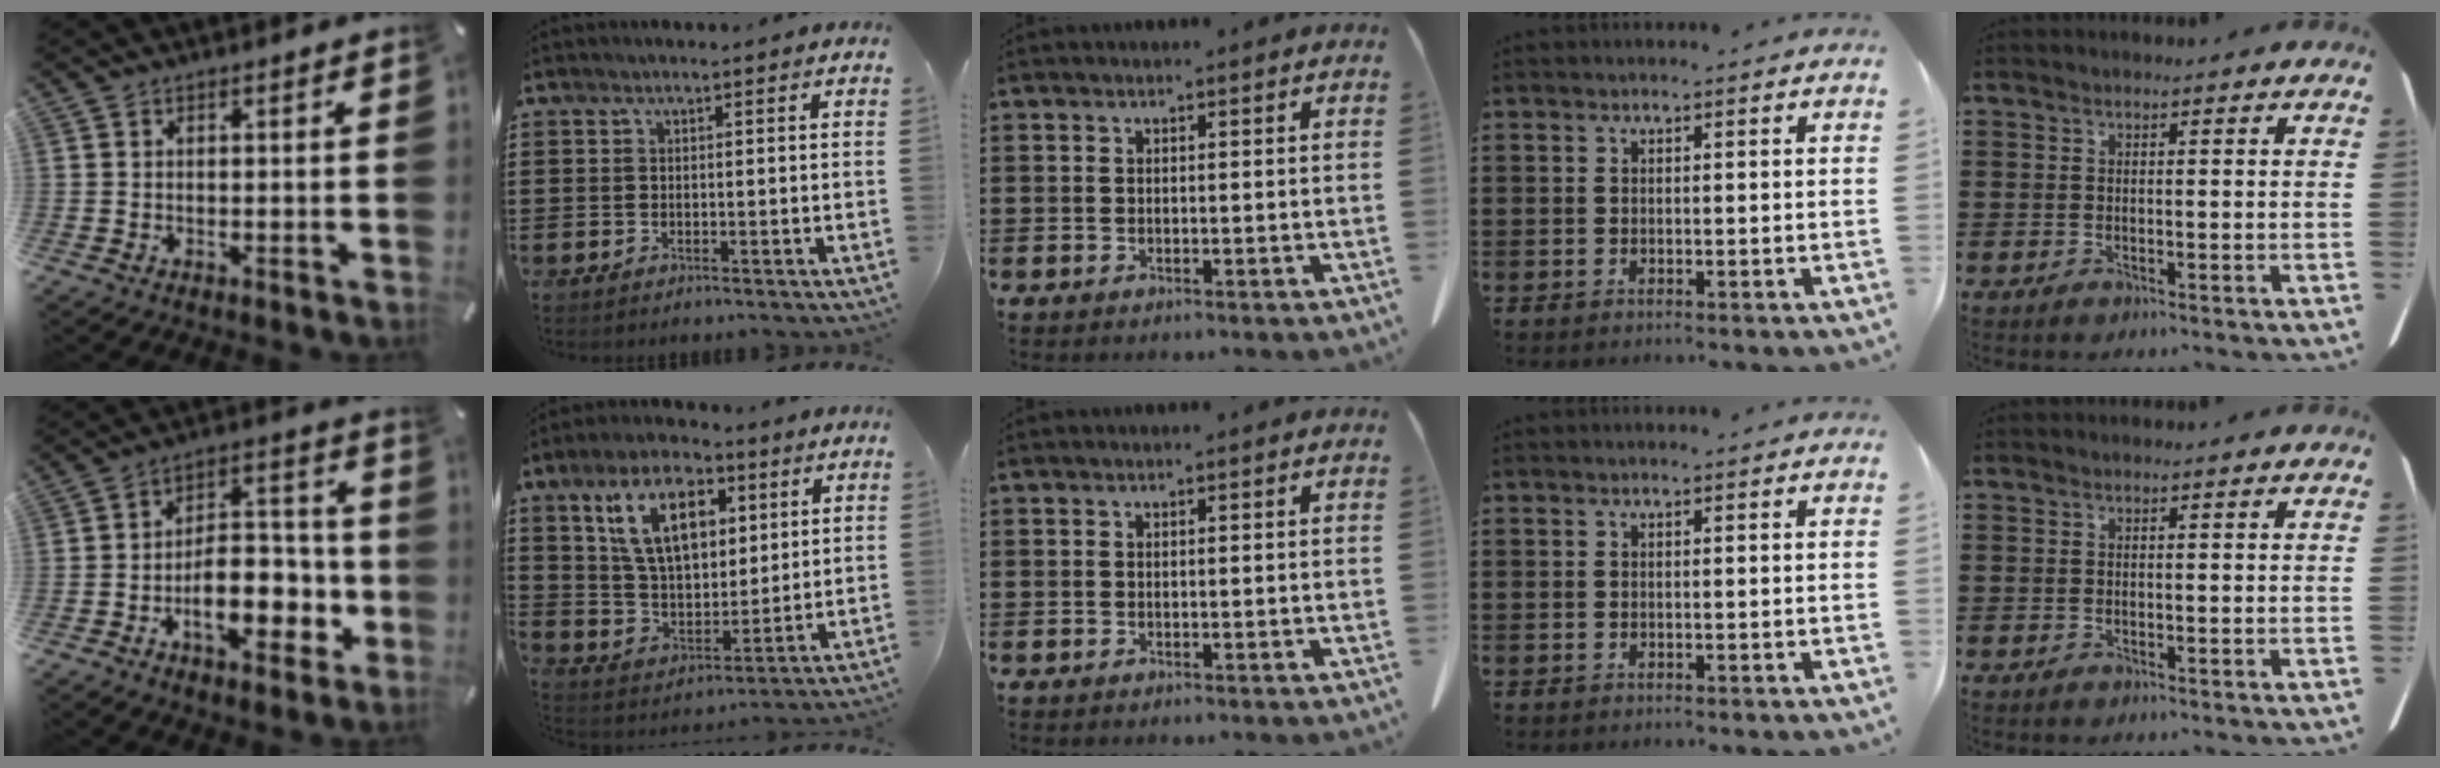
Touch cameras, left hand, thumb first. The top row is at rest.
{"thumb": {"total": 14.1, "force": [-5.1, 8.8, 9.8], "torque": [-0.131, 0.017, -0.083]}, "index": {"total": 12.5, "force": [5.8, 6.8, 8.7], "torque": [-0.180, 0.013, 0.104]}}